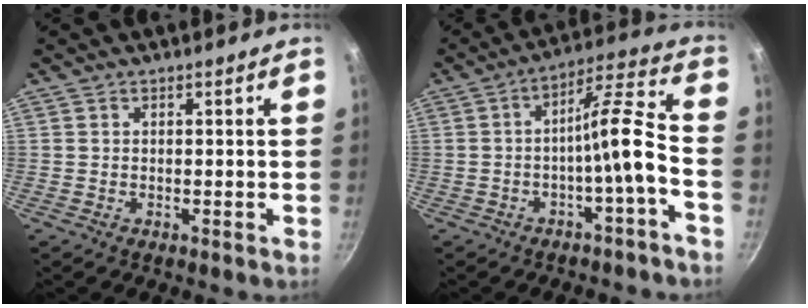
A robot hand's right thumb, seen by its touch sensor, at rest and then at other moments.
{"total": 10.0, "force": [-3.6, 1.0, 9.3], "torque": [-0.156, 0.052, -0.054]}